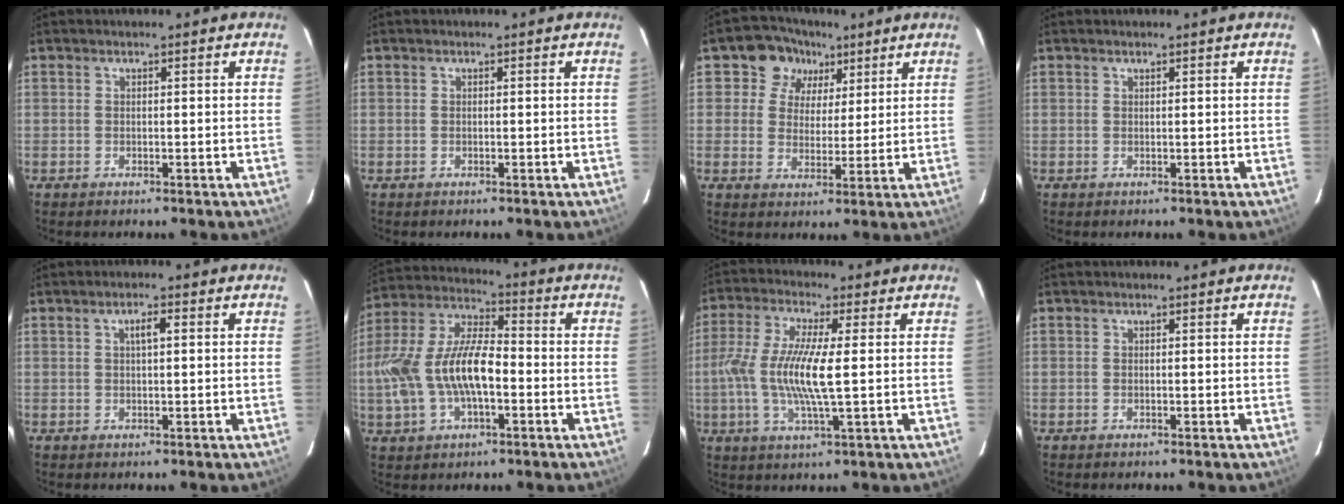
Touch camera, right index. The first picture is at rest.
{"total": 0.0}
{"total": 7.9, "force": [3.8, 6.9, 1.3], "torque": [-0.021, 0.012, 0.054]}
{"total": 0.0}
{"total": 2.1, "force": [0.6, 0.5, 1.9], "torque": [-0.036, 0.008, 0.010]}
{"total": 16.0, "force": [-3.1, 7.7, 13.7], "torque": [-0.288, 0.010, -0.057]}
{"total": 11.4, "force": [-0.6, 1.8, 11.3], "torque": [-0.227, -0.004, -0.016]}
{"total": 0.0}